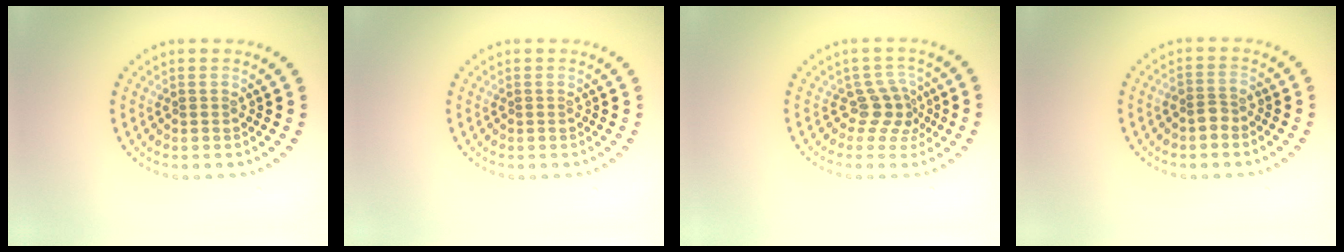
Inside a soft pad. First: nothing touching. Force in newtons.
{"total": 0.0}
{"total": 2.5, "press": 1.8, "slide": 1.8}
{"total": 1.5, "press": 1.3, "slide": 0.8}